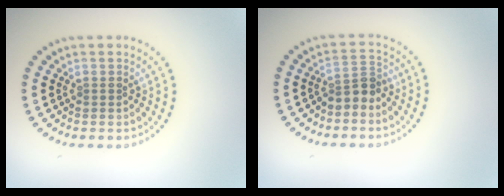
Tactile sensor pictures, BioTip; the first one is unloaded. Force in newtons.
{"total": 2.3, "press": 1.8, "slide": 1.5}